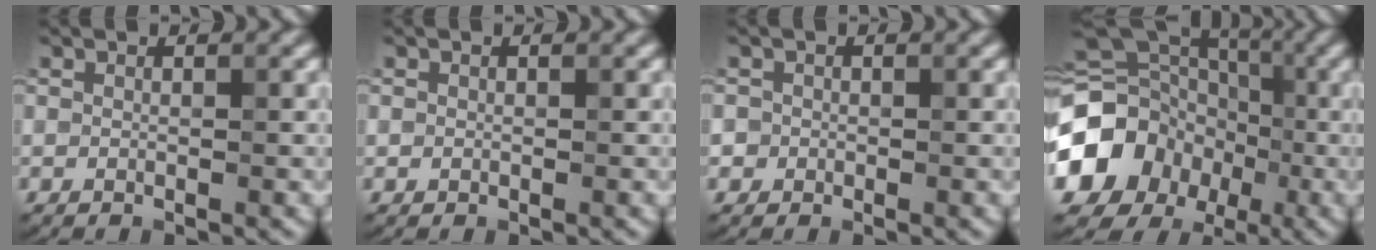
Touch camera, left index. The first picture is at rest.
{"total": 0.0}
{"total": 1.7, "force": [-0.1, 1.7, 0.2], "torque": [0.020, 0.021, -0.028]}
{"total": 14.8, "force": [-4.1, 12.9, 5.8], "torque": [-0.125, -0.007, -0.097]}